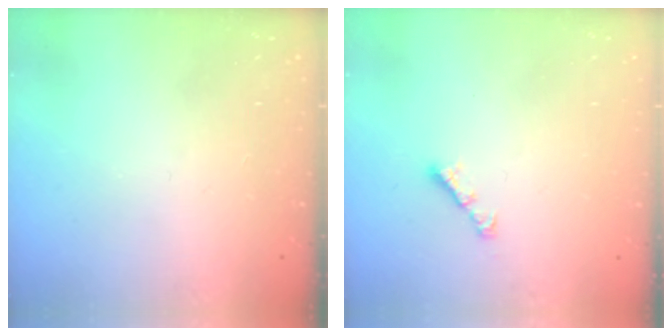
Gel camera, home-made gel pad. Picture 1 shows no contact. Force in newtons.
{"total": 2.8, "press": 2.8, "slide": 0.7}